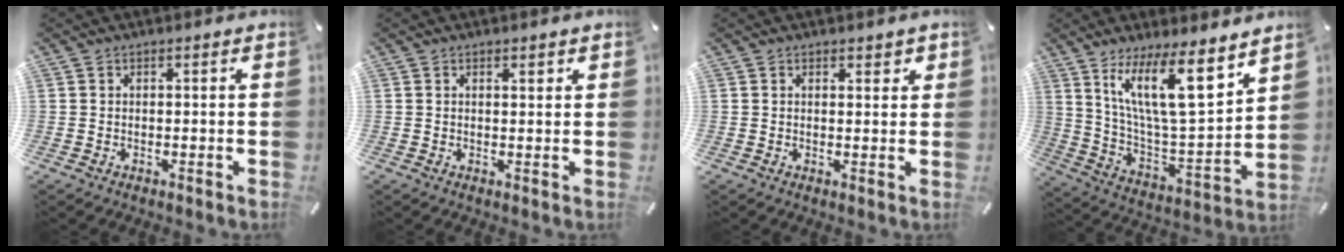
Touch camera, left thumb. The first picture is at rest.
{"total": 1.3, "force": [0.8, 0.5, 0.8], "torque": [-0.017, 0.001, 0.014]}
{"total": 1.7, "force": [1.1, 1.0, 0.8], "torque": [-0.009, 0.000, 0.018]}
{"total": 18.3, "force": [11.4, 5.0, 13.4], "torque": [-0.250, -0.066, 0.189]}